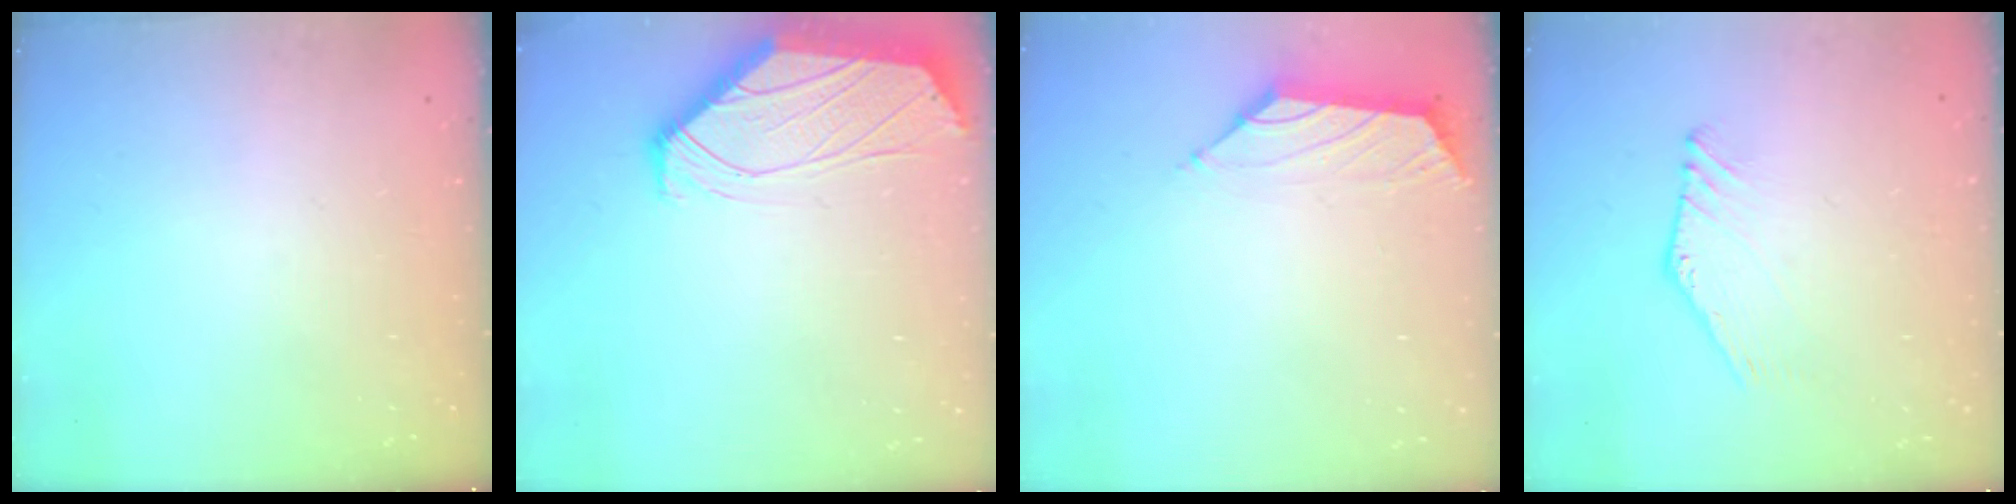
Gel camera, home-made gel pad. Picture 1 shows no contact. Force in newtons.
{"total": 0.6, "press": 0.5, "slide": 0.2}
{"total": 1.7, "press": 1.6, "slide": 0.6}
{"total": 2.1, "press": 2.1, "slide": 0.1}